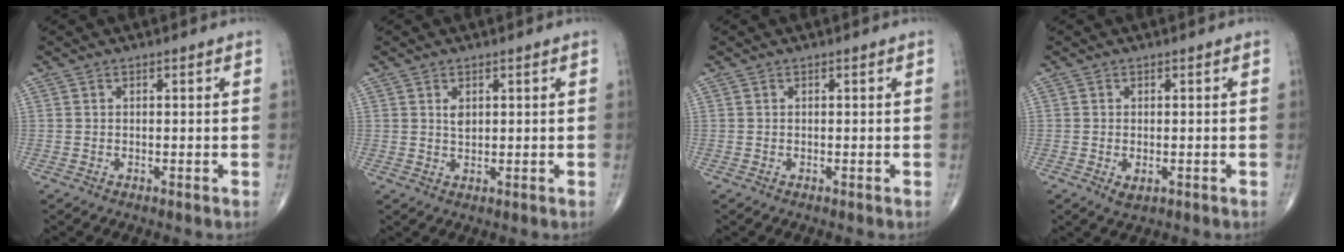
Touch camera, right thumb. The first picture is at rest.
{"total": 2.1, "force": [0.8, 1.2, 1.5], "torque": [-0.022, -0.005, 0.016]}
{"total": 0.0}
{"total": 2.0, "force": [-0.6, 1.1, 1.6], "torque": [-0.027, -0.004, -0.006]}